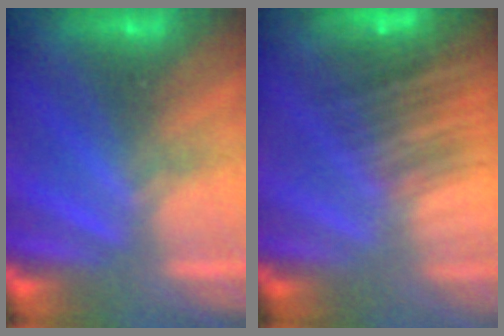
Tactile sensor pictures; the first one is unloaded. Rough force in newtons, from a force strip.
{"total": 7.1}